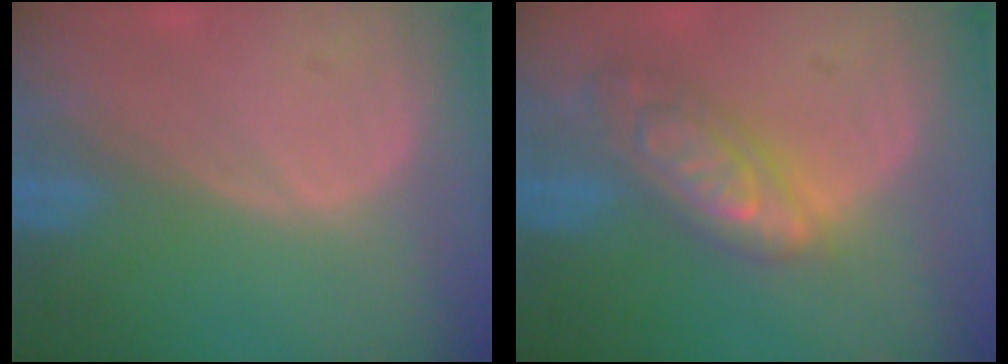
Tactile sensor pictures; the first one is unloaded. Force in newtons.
{"total": 7.5, "press": 7.5, "slide": 0.5}